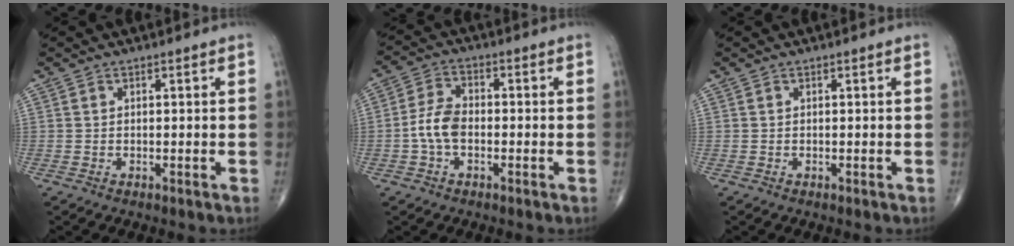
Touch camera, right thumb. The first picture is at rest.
{"total": 6.1, "force": [-1.4, 3.6, 4.7], "torque": [-0.096, 0.019, -0.035]}
{"total": 0.0}